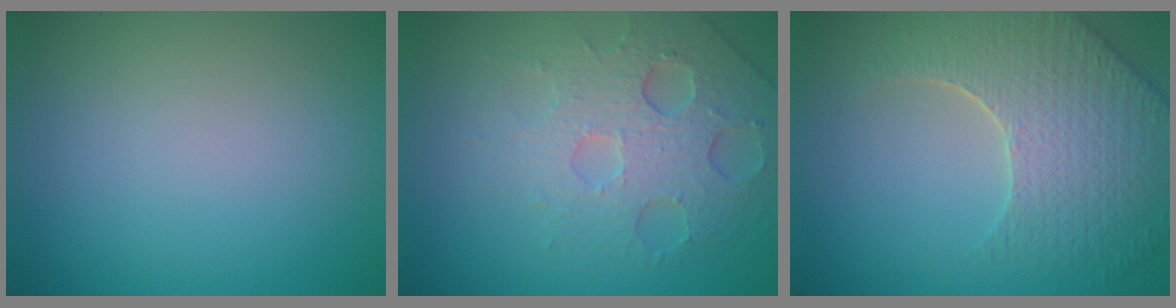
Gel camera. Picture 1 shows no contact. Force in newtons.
{"total": 5.4, "press": 4.2, "slide": 3.4}
{"total": 7.0, "press": 5.5, "slide": 4.3}